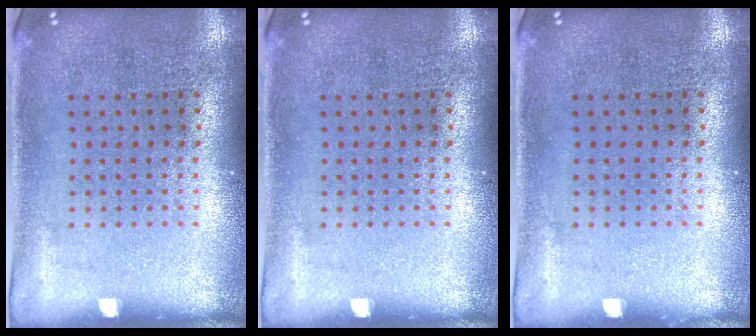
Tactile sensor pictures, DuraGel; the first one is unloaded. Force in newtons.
{"total": 0.0}
{"total": 0.0}